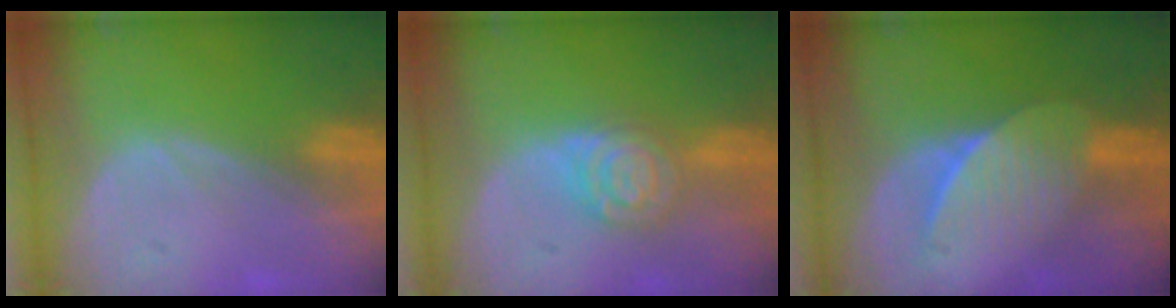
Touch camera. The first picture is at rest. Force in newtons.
{"total": 5.9, "press": 5.9, "slide": 0.3}
{"total": 7.4, "press": 6.6, "slide": 3.2}